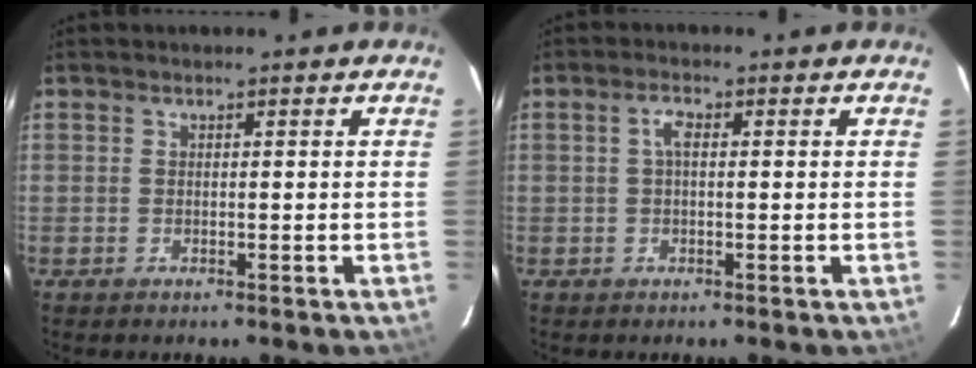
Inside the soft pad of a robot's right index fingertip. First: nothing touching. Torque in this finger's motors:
{"motor_torque": [0.42, 0.09, 0.14, 0.04]}